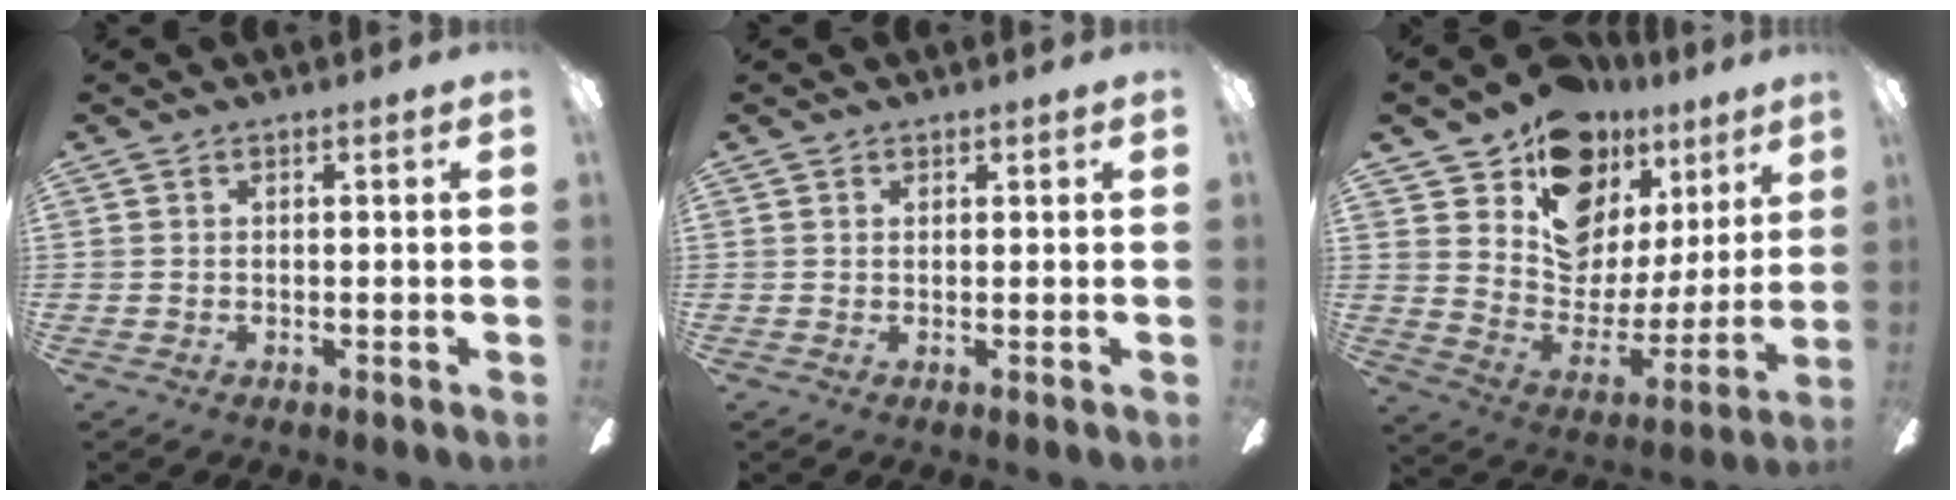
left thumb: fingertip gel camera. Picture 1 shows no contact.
{"total": 0.8, "force": [0.7, 0.5, 0.0], "torque": [-0.002, 0.000, 0.013]}
{"total": 17.0, "force": [12.7, 10.1, 4.8], "torque": [-0.086, -0.100, 0.237]}